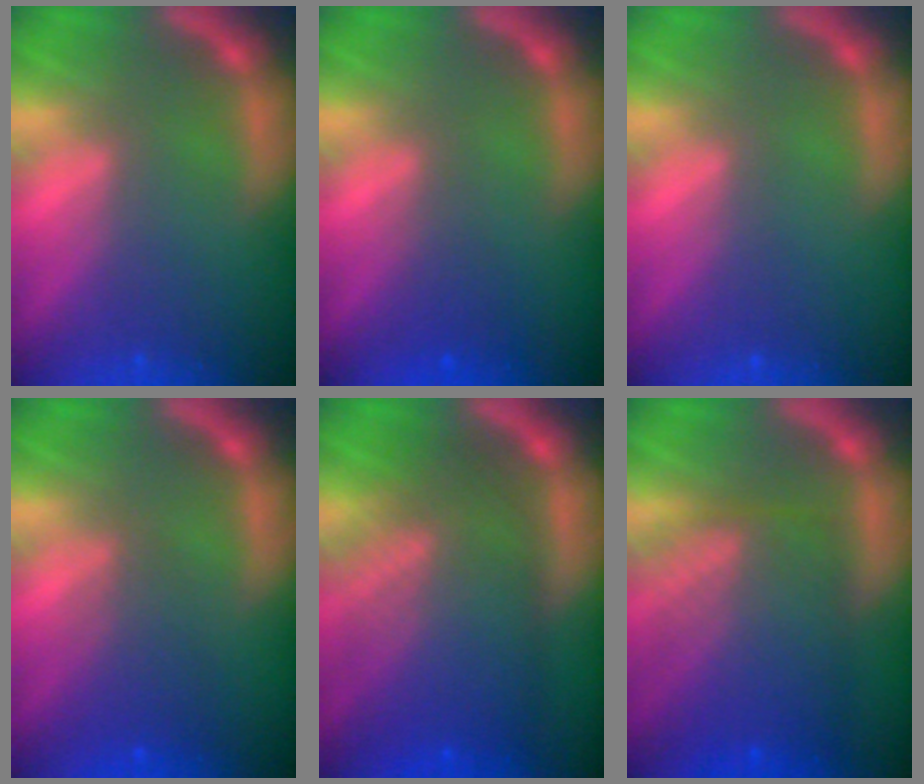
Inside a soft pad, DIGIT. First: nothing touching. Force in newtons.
{"total": 1.4}
{"total": 0.0}
{"total": 3.0}
{"total": 9.1}
{"total": 8.0}